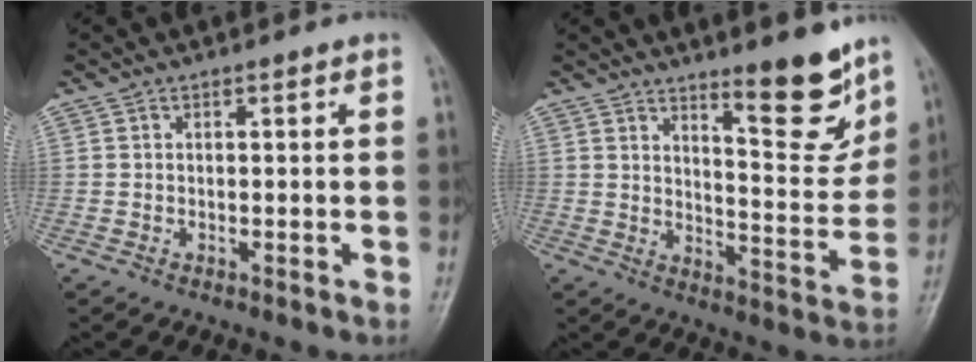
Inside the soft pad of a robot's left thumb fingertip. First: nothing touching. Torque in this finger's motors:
{"motor_torque": [1.92, 0.78, 0.93, -1.23, 0.29]}